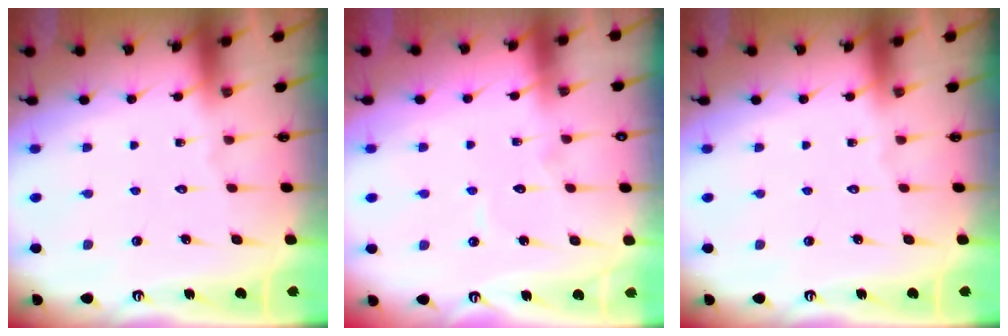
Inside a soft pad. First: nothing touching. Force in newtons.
{"total": 5.0, "press": 5.0, "slide": 0.5}
{"total": 0.0}